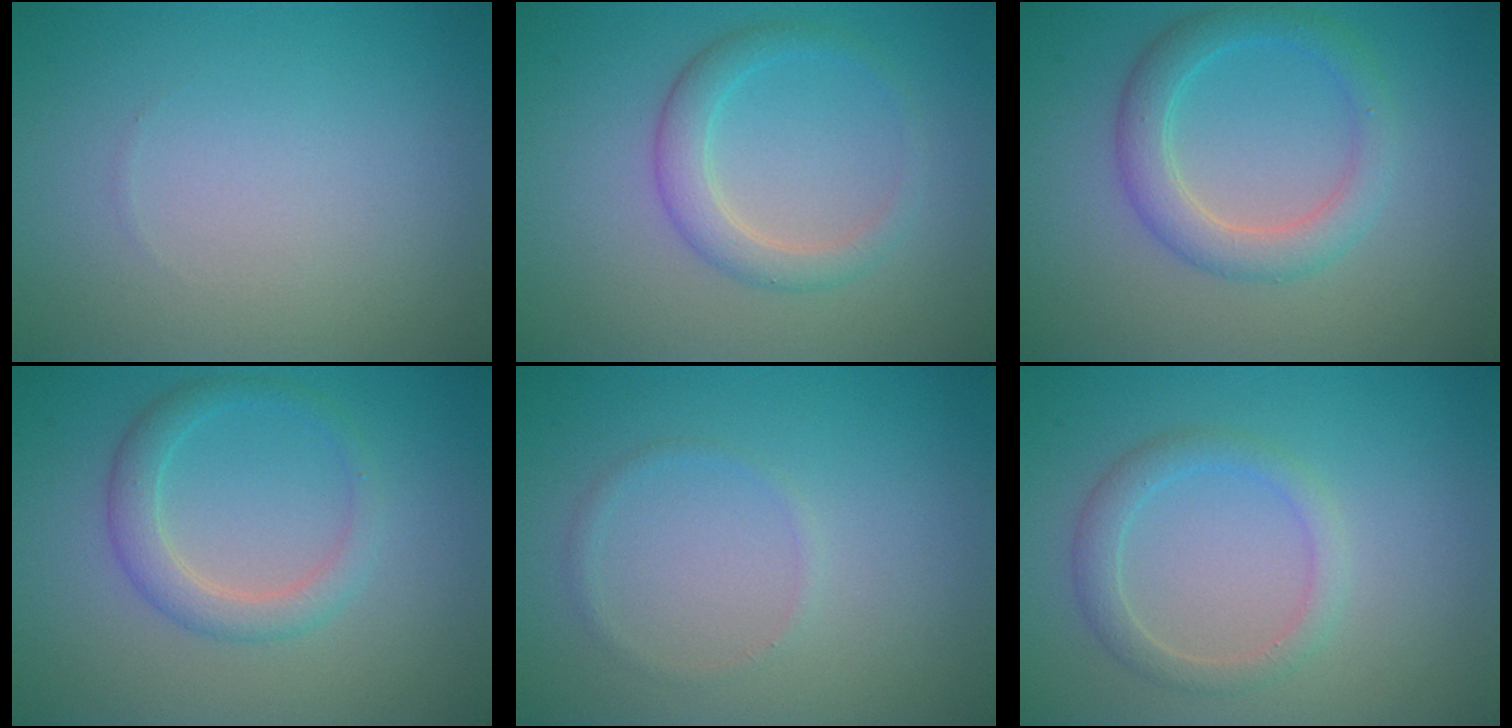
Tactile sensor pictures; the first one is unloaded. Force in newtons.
{"total": 2.6, "press": 2.6, "slide": 0.1}
{"total": 3.5, "press": 3.5, "slide": 0.1}
{"total": 2.7, "press": 2.7, "slide": 0.1}
{"total": 0.8, "press": 0.8, "slide": 0.2}
{"total": 2.3, "press": 2.3, "slide": 0.1}